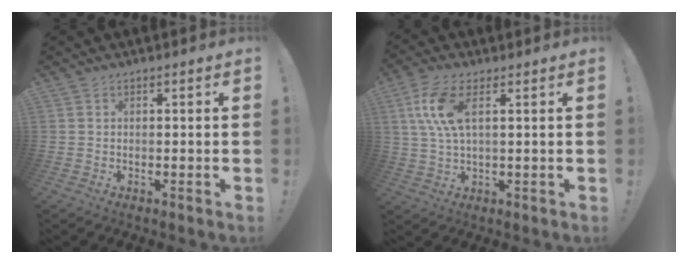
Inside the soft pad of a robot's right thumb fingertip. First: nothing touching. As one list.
[{"total": 9.8, "force": [3.1, 4.1, 8.4], "torque": [-0.172, -0.007, 0.056]}]